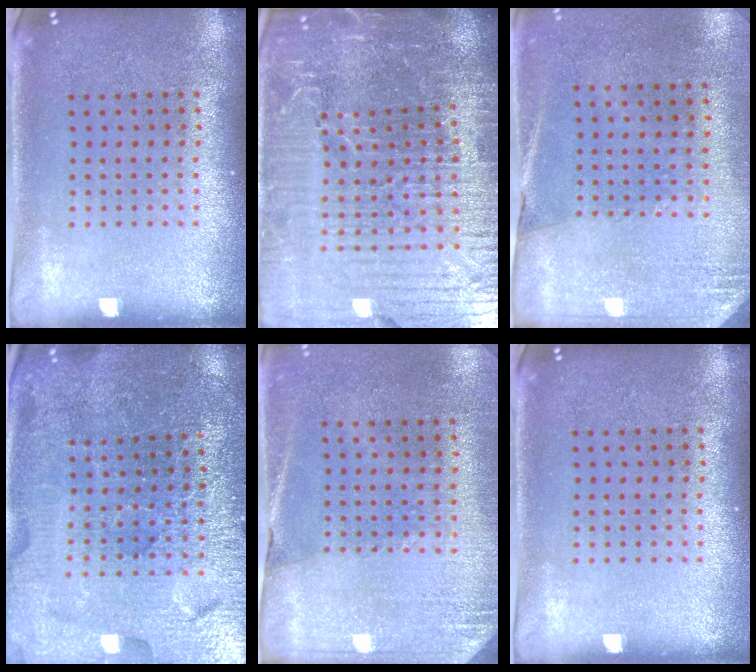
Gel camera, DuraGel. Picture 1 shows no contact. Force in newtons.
{"total": 7.1, "press": 6.2, "slide": 3.6}
{"total": 2.6, "press": 2.3, "slide": 1.2}
{"total": 3.6, "press": 3.6, "slide": 0.5}
{"total": 2.6, "press": 2.3, "slide": 1.1}
{"total": 0.0}